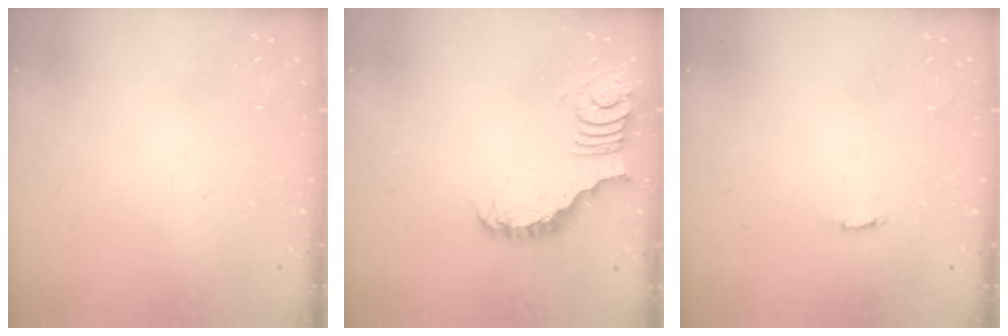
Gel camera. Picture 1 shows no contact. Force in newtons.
{"total": 3.7, "press": 3.6, "slide": 0.8}
{"total": 4.0, "press": 4.0, "slide": 0.3}